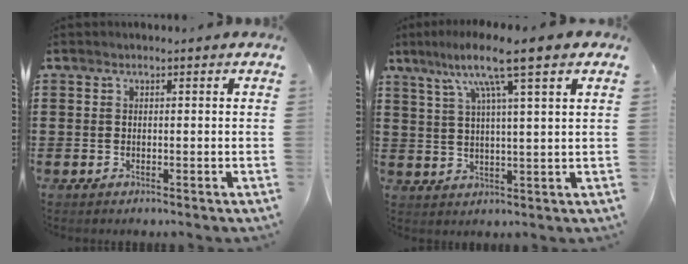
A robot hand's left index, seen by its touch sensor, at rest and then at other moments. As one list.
[{"total": 9.3, "force": [5.9, 0.1, 7.2], "torque": [-0.149, -0.010, 0.095]}]